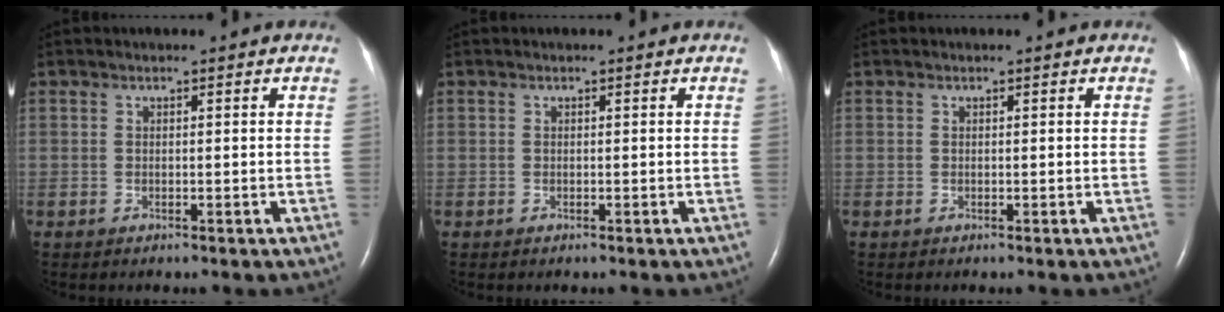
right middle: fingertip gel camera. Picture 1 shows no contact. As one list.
[{"total": 0.0}, {"total": 0.0}]